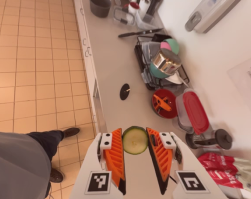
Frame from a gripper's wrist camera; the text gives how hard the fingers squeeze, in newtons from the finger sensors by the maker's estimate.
{"total": 7.5, "left": 7.6, "right": 7.4}